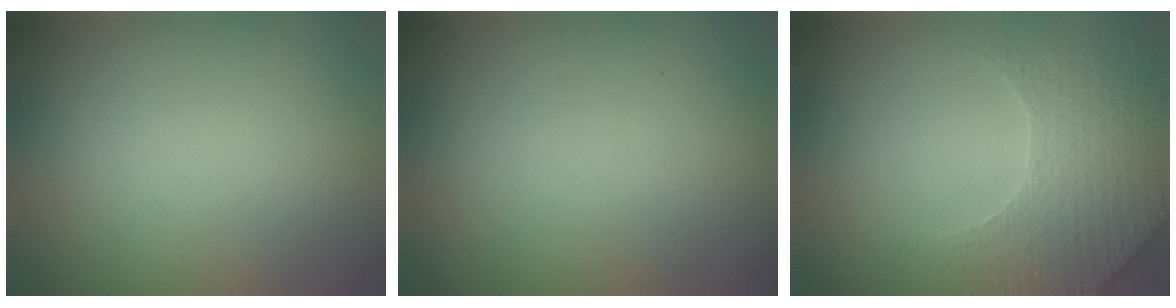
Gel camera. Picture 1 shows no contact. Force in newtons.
{"total": 0.0}
{"total": 4.5, "press": 3.9, "slide": 2.4}